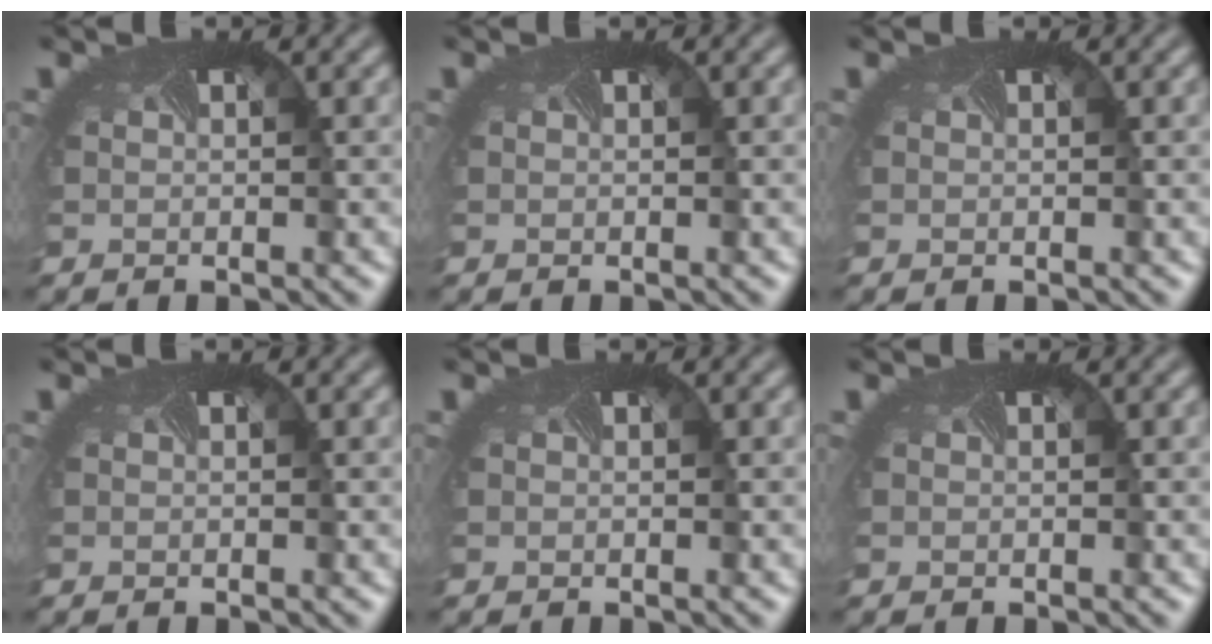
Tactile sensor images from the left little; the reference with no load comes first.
{"total": 0.0}
{"total": 0.0}
{"total": 0.0}
{"total": 0.0}
{"total": 0.0}